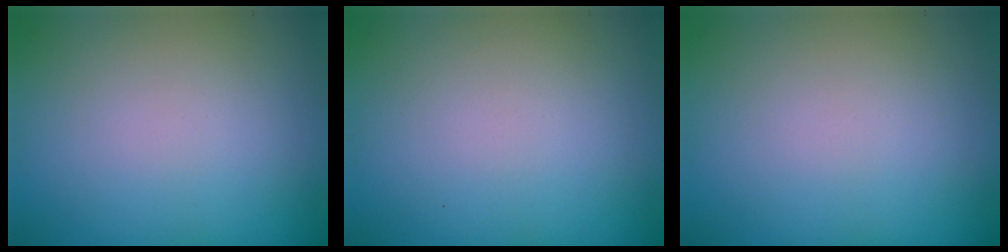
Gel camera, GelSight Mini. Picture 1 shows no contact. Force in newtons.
{"total": 0.0}
{"total": 0.0}